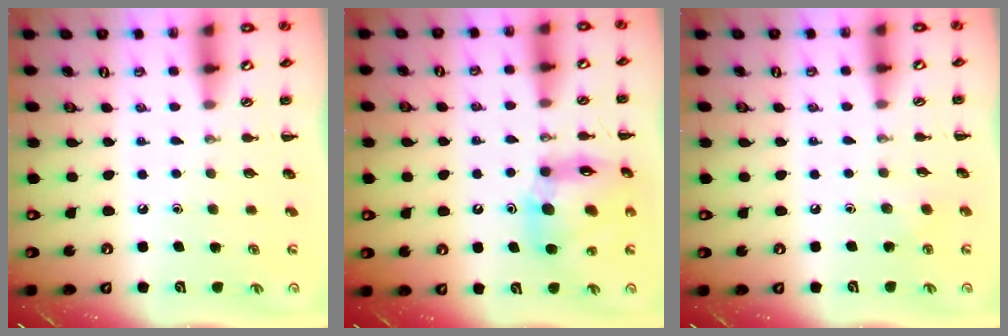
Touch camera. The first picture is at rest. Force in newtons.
{"total": 12.0, "press": 11.6, "slide": 3.1}
{"total": 5.2, "press": 4.9, "slide": 1.7}